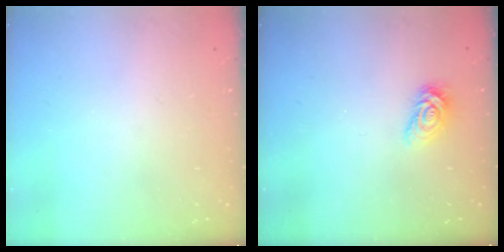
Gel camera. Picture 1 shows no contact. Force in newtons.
{"total": 5.2, "press": 5.2, "slide": 0.1}